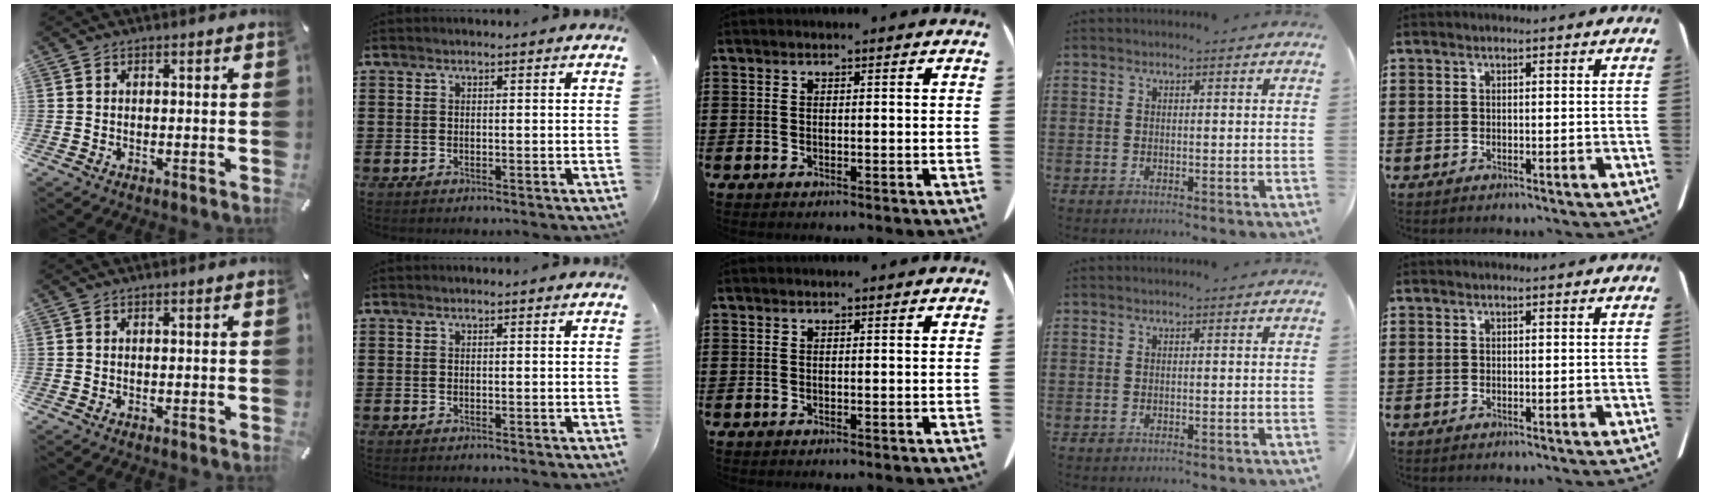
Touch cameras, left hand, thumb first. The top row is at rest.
{}